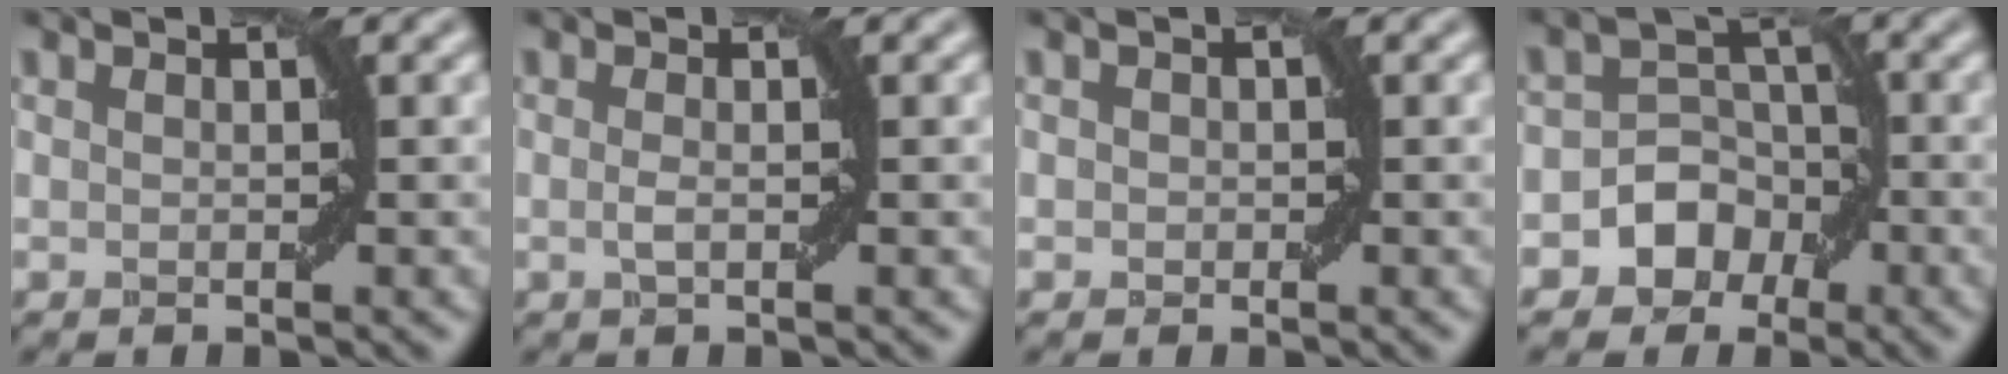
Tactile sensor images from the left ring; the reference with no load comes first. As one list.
[{"total": 1.0, "force": [-0.1, 0.2, 1.0], "torque": [-0.022, 0.002, -0.001]}, {"total": 0.6, "force": [-0.1, 0.6, 0.2], "torque": [0.001, 0.001, -0.002]}, {"total": 4.6, "force": [-2.1, 3.7, 1.7], "torque": [0.011, 0.016, -0.055]}]